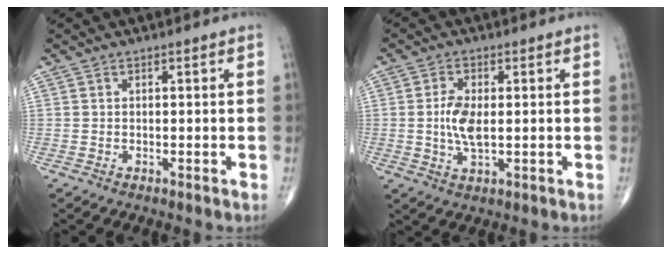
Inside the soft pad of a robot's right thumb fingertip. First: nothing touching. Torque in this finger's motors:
{"motor_torque": [-0.78, 0.75, 0.37, -0.07, 0.14]}